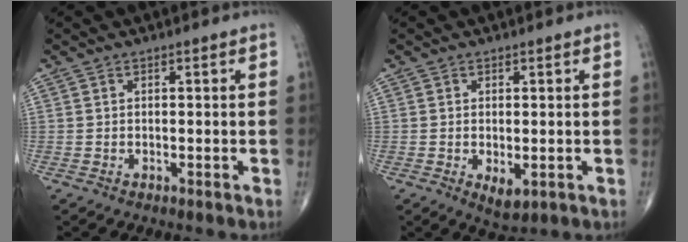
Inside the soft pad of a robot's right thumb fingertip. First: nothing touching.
{"total": 3.4, "force": [-0.8, 1.7, 2.9], "torque": [-0.044, -0.010, -0.006]}